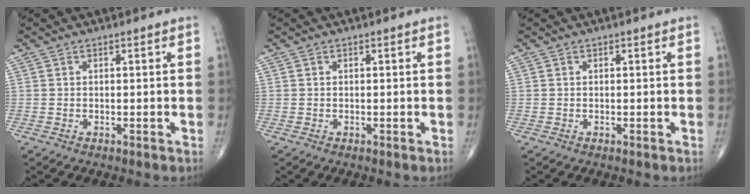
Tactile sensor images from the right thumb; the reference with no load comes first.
{"total": 0.0}
{"total": 0.0}